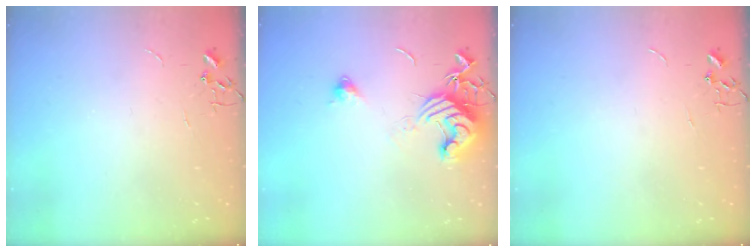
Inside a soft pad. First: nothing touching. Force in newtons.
{"total": 12.1, "press": 12.0, "slide": 1.6}
{"total": 0.0}